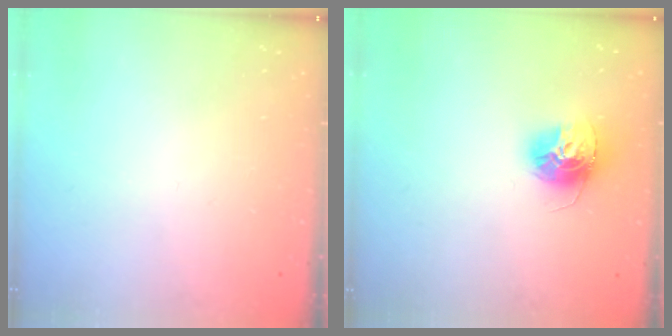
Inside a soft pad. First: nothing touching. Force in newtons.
{"total": 13.1, "press": 13.0, "slide": 1.1}